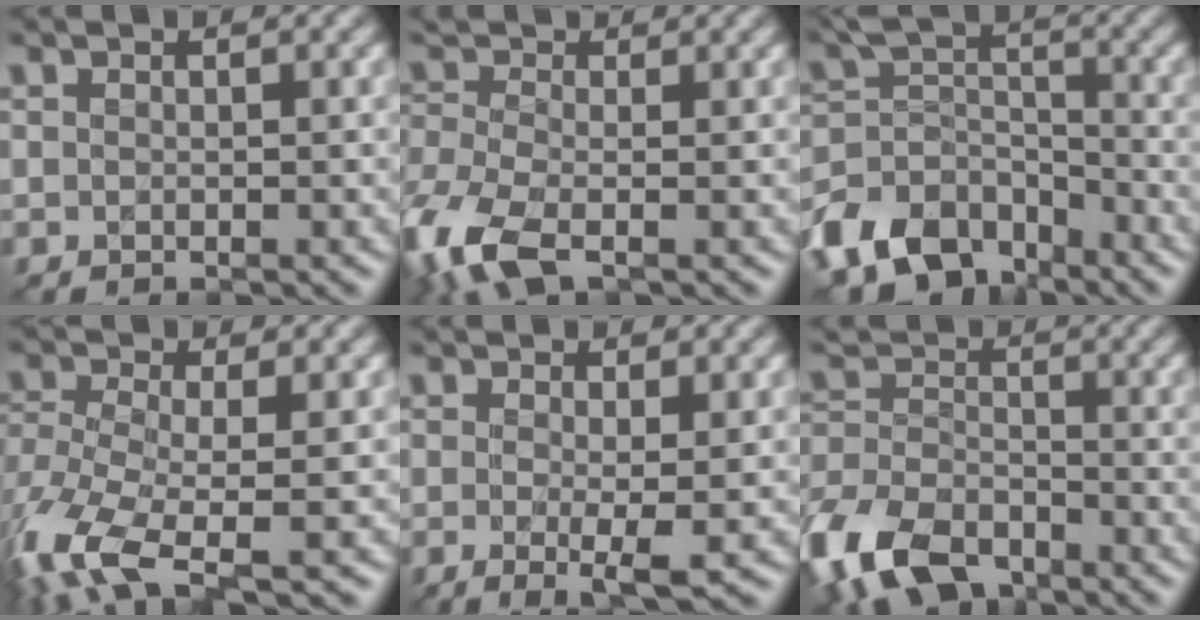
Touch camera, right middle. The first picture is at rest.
{"total": 7.8, "force": [-3.2, 4.2, 5.7], "torque": [-0.156, -0.015, -0.072]}
{"total": 9.4, "force": [-6.5, 5.7, 3.6], "torque": [-0.065, 0.001, -0.129]}
{"total": 8.5, "force": [-4.4, 3.1, 6.6], "torque": [-0.153, -0.020, -0.092]}
{"total": 3.0, "force": [-0.3, 0.5, 2.9], "torque": [-0.052, -0.012, -0.004]}
{"total": 11.3, "force": [-7.3, 6.6, 5.5], "torque": [-0.117, -0.028, -0.150]}